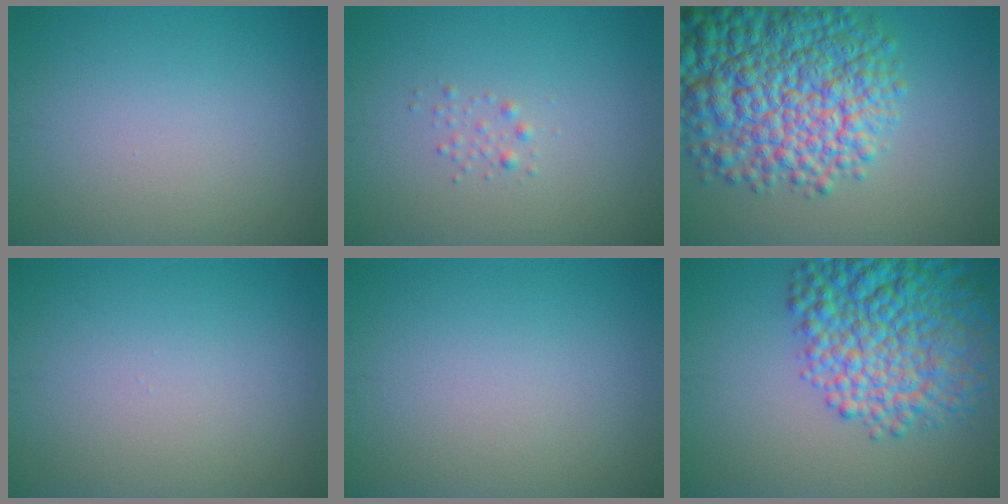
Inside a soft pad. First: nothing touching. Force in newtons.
{"total": 0.8, "press": 0.8, "slide": 0.1}
{"total": 12.6, "press": 12.5, "slide": 0.4}
{"total": 0.0}
{"total": 0.0}
{"total": 10.7, "press": 10.7, "slide": 0.5}